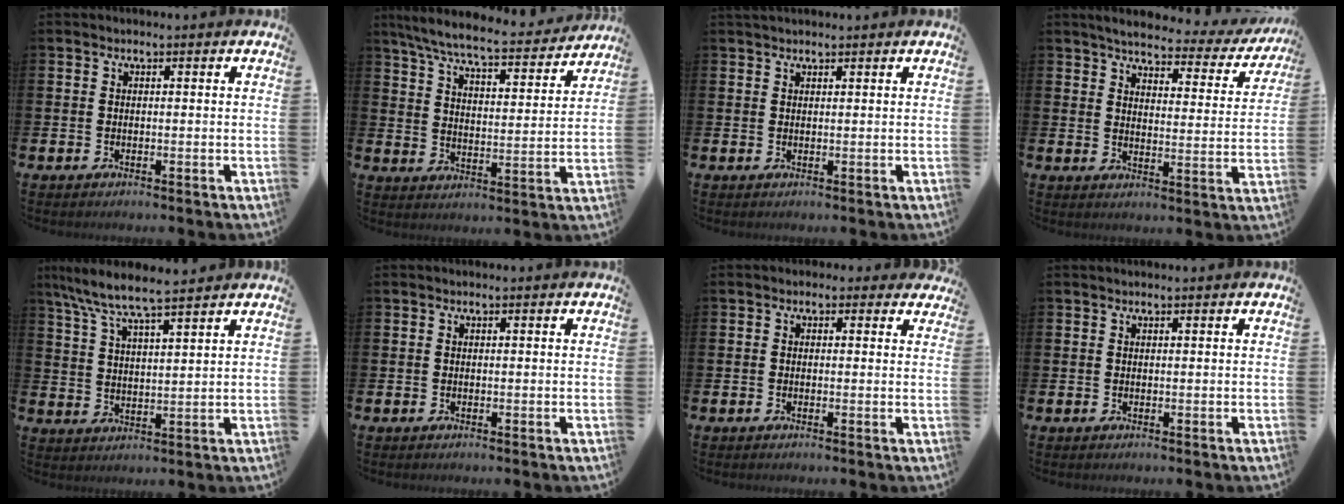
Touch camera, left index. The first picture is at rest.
{"total": 7.9, "force": [7.2, 0.7, 3.2], "torque": [-0.094, -0.046, 0.122]}
{"total": 1.2, "force": [1.1, 0.3, 0.3], "torque": [0.004, -0.002, 0.018]}
{"total": 4.0, "force": [3.6, 0.9, 1.4], "torque": [-0.041, -0.028, 0.054]}
{"total": 6.9, "force": [6.4, 0.3, 2.7], "torque": [-0.079, -0.031, 0.113]}
{"total": 0.0}
{"total": 0.9, "force": [0.2, 0.8, 0.2], "torque": [-0.003, 0.008, 0.002]}
{"total": 0.0}